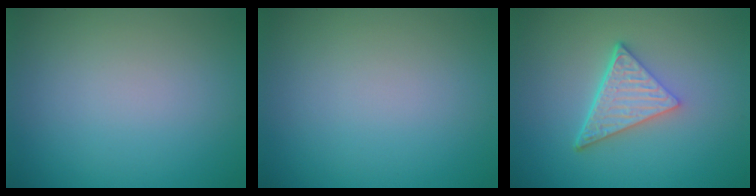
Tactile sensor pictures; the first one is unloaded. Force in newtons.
{"total": 0.0}
{"total": 4.7, "press": 3.4, "slide": 3.3}